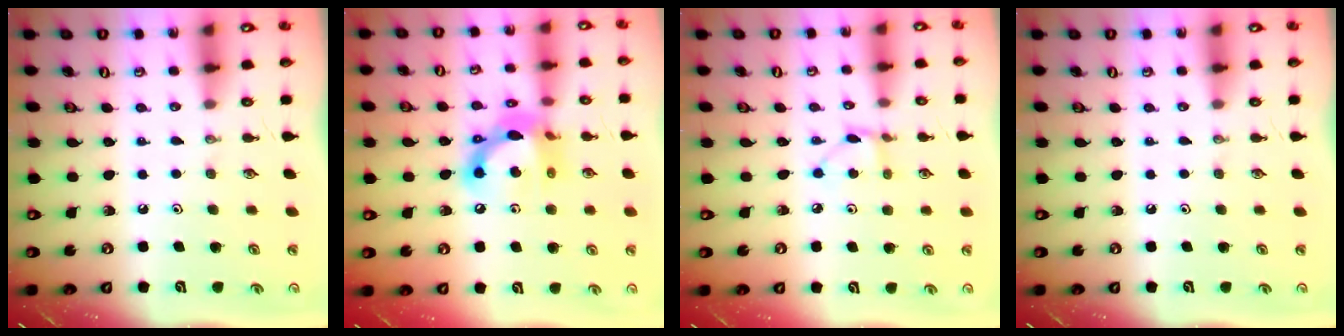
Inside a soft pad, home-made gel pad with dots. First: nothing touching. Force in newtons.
{"total": 13.5, "press": 13.5, "slide": 1.1}
{"total": 3.1, "press": 3.1, "slide": 0.4}
{"total": 0.0}